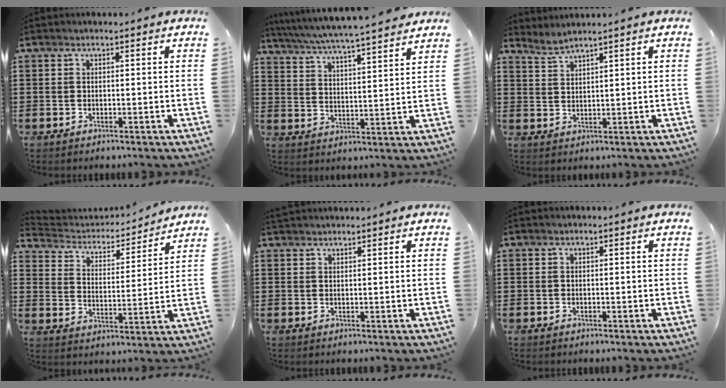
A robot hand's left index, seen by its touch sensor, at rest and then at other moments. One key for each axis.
{"total": 4.8, "fx": 4.5, "fy": -0.5, "fz": 1.6, "tx": -0.054, "ty": -0.033, "tz": 0.072}
{"total": 2.0, "fx": 1.9, "fy": -0.2, "fz": 0.7, "tx": -0.019, "ty": -0.001, "tz": 0.037}
{"total": 3.3, "fx": 3.1, "fy": 1.2, "fz": 0.4, "tx": -0.033, "ty": -0.023, "tz": 0.045}
{"total": 1.3, "fx": 1.2, "fy": 0.2, "fz": 0.2, "tx": -0.007, "ty": 0.001, "tz": 0.024}
{"total": 0.0}